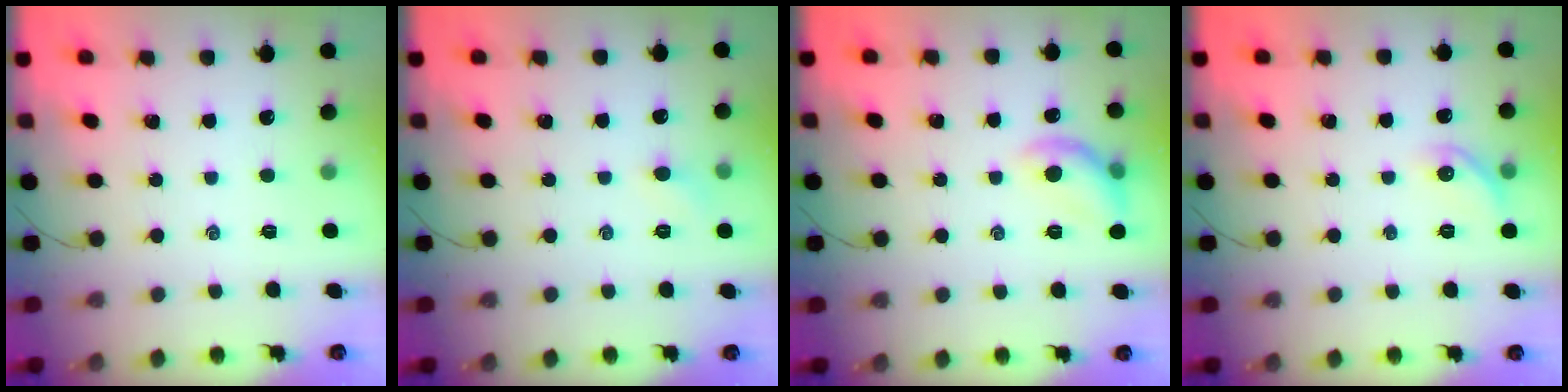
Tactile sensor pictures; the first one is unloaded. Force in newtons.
{"total": 3.4, "press": 3.3, "slide": 1.1}
{"total": 9.2, "press": 9.2, "slide": 0.2}
{"total": 6.8, "press": 6.7, "slide": 0.9}